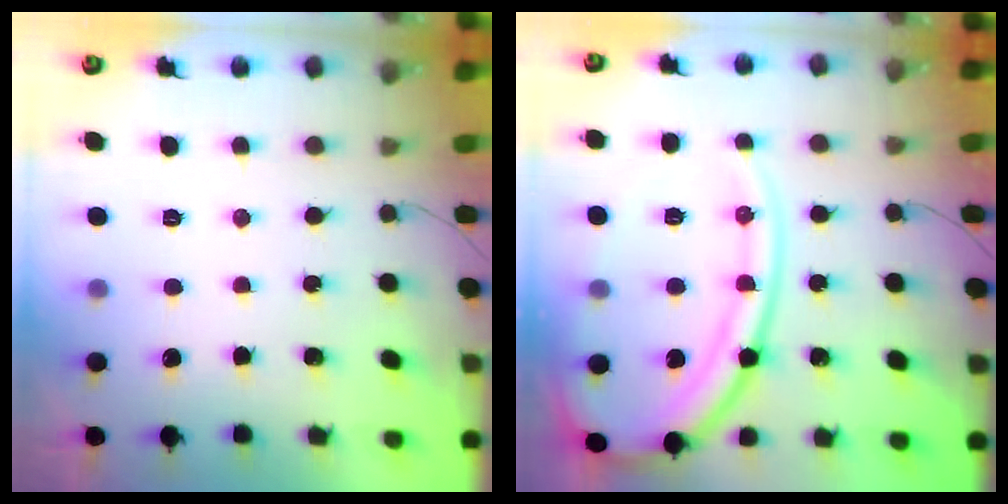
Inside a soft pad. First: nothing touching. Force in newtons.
{"total": 16.8, "press": 16.7, "slide": 1.5}